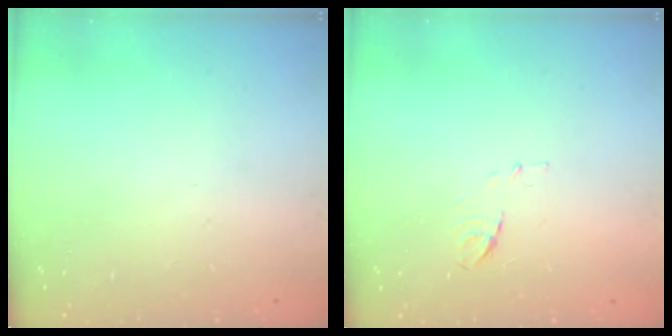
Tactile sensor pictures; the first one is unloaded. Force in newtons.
{"total": 6.2, "press": 6.2, "slide": 0.5}